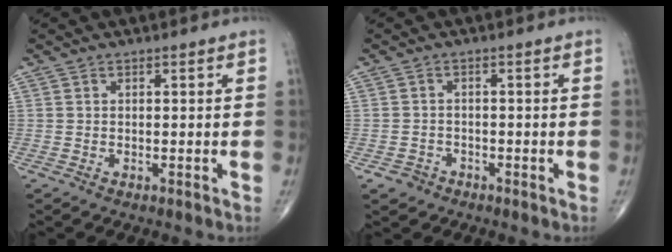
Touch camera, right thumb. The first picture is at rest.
{"total": 2.4, "force": [-1.4, 2.0, 0.2], "torque": [0.005, 0.010, -0.025]}